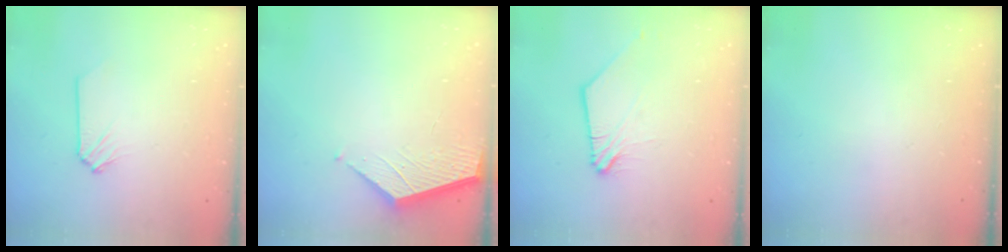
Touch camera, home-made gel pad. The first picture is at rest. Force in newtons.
{"total": 1.9, "press": 1.9, "slide": 0.2}
{"total": 1.6, "press": 1.6, "slide": 0.1}
{"total": 0.0}